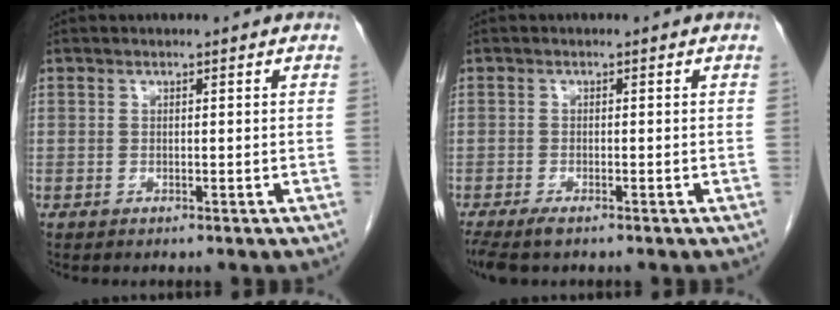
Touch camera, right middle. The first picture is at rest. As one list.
[{"total": 3.6, "force": [-2.7, 0.9, 2.2], "torque": [-0.041, -0.011, -0.044]}]